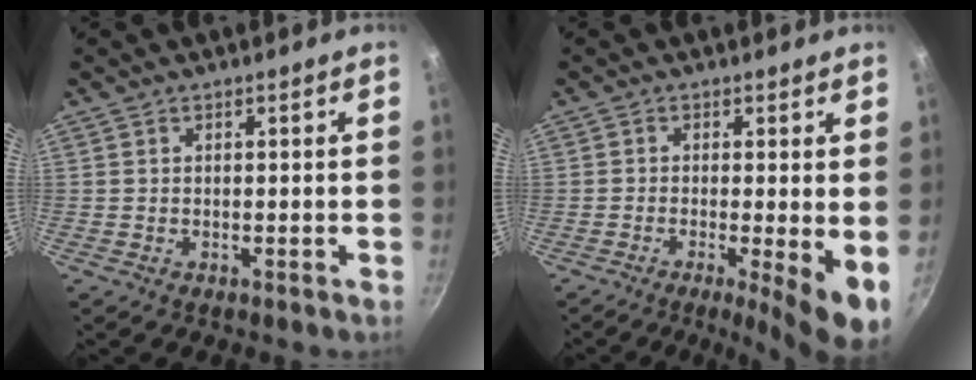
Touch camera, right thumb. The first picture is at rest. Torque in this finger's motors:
{"motor_torque": [0.17, 0.36, 0.08, -0.08, 0.17]}